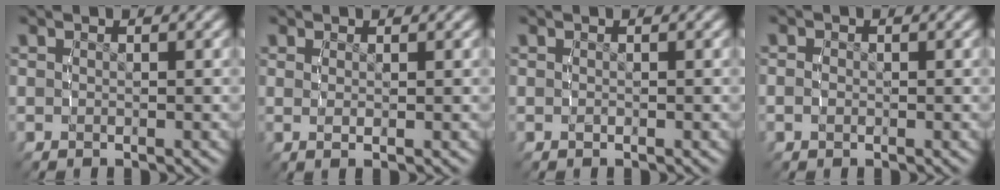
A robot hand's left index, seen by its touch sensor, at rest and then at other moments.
{"total": 1.1, "force": [0.2, -0.4, 1.0], "torque": [-0.021, -0.005, 0.010]}
{"total": 0.0}
{"total": 0.8, "force": [-0.3, 0.6, 0.5], "torque": [-0.015, -0.005, -0.004]}